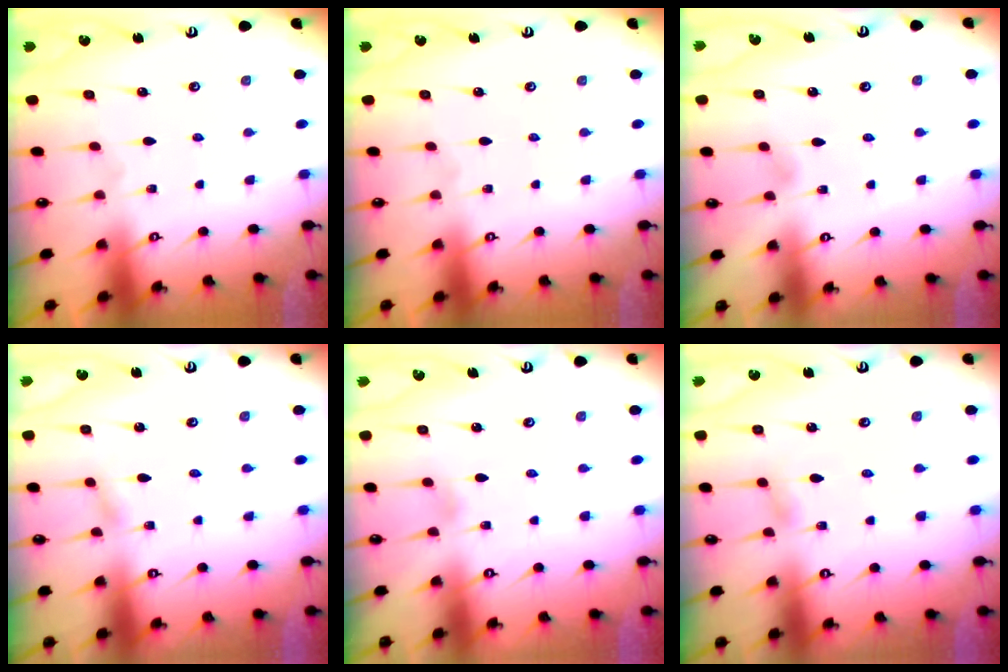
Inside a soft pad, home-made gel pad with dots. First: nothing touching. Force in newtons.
{"total": 0.0}
{"total": 2.8, "press": 2.8, "slide": 0.3}
{"total": 1.6, "press": 1.6, "slide": 0.2}
{"total": 2.6, "press": 2.6, "slide": 0.3}
{"total": 4.4, "press": 4.3, "slide": 0.4}